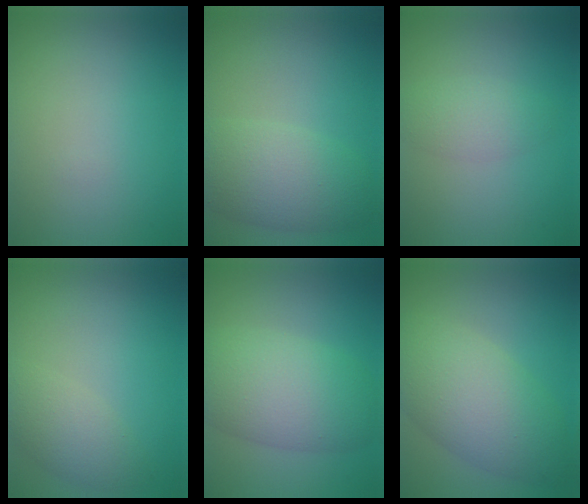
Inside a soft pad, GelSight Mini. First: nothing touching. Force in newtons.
{"total": 5.8, "press": 5.8, "slide": 0.3}
{"total": 2.3, "press": 2.3, "slide": 0.1}
{"total": 3.0, "press": 3.0, "slide": 0.1}
{"total": 7.6, "press": 7.6, "slide": 0.3}
{"total": 7.8, "press": 7.8, "slide": 0.2}